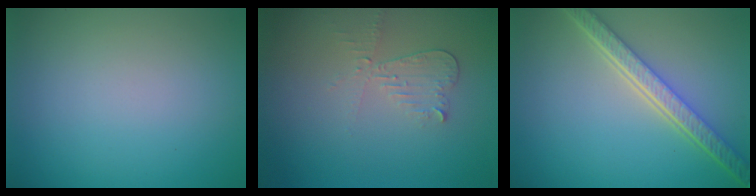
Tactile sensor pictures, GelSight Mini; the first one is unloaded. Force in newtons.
{"total": 2.1, "press": 2.1, "slide": 0.2}
{"total": 5.5, "press": 4.1, "slide": 3.7}